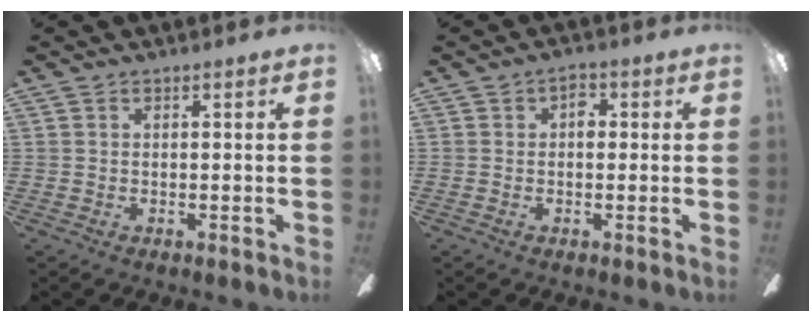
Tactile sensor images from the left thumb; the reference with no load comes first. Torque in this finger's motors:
{"motor_torque": [0.39, 0.29, 0.41, -0.05, 0.02]}